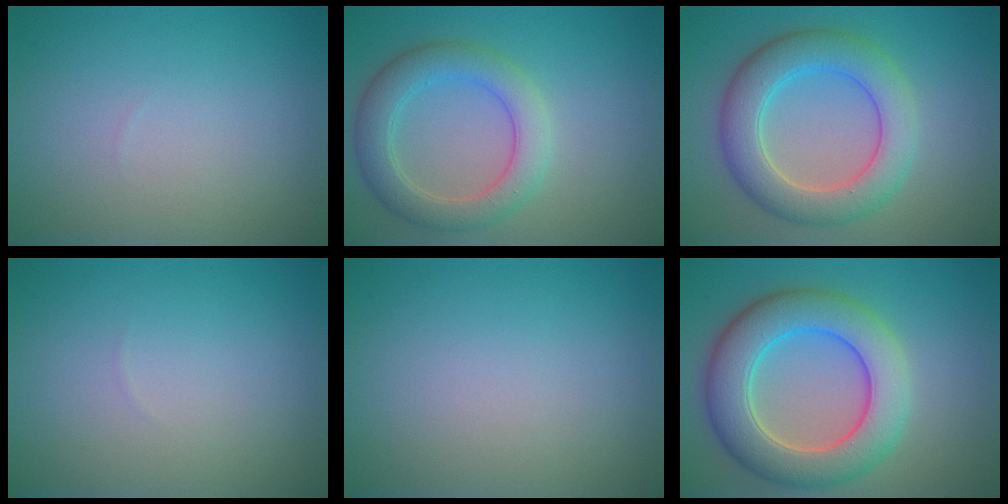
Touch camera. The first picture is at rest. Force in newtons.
{"total": 4.6, "press": 4.6, "slide": 0.1}
{"total": 6.3, "press": 6.3, "slide": 0.0}
{"total": 0.0}
{"total": 0.0}
{"total": 8.2, "press": 8.2, "slide": 0.4}